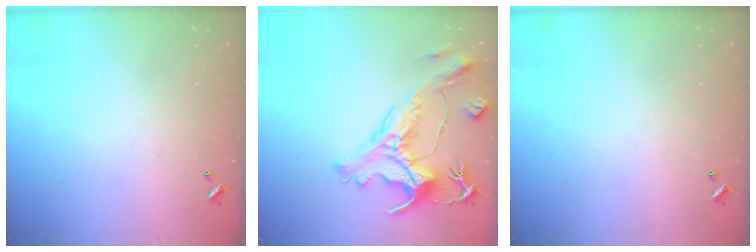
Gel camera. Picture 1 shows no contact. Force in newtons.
{"total": 3.1, "press": 2.8, "slide": 1.4}
{"total": 0.0}